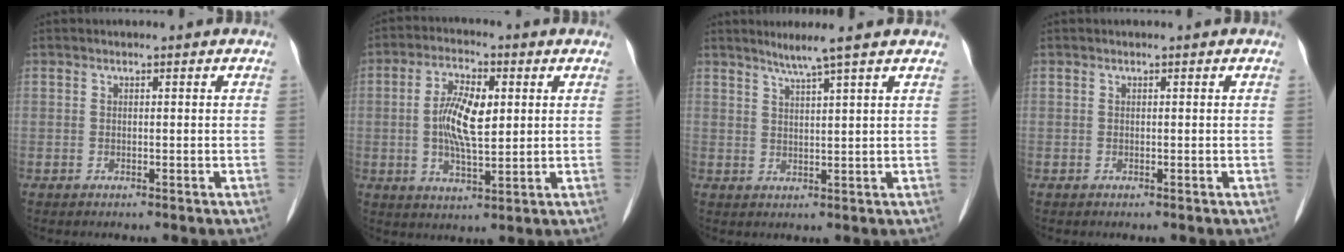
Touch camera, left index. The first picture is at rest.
{"total": 8.5, "force": [1.0, 3.0, 7.9], "torque": [-0.158, 0.005, 0.017]}
{"total": 4.6, "force": [3.6, -0.9, 2.7], "torque": [-0.045, 0.006, 0.063]}
{"total": 0.0}